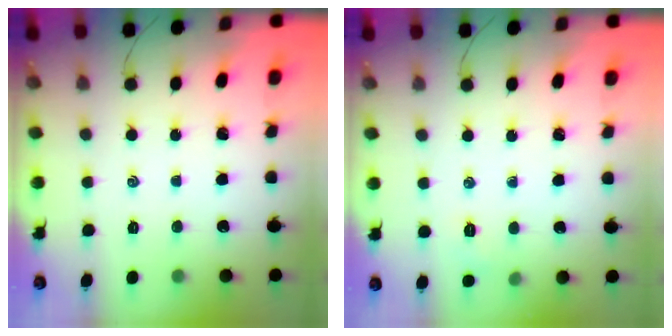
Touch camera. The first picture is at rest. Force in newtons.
{"total": 3.8, "press": 3.7, "slide": 0.8}